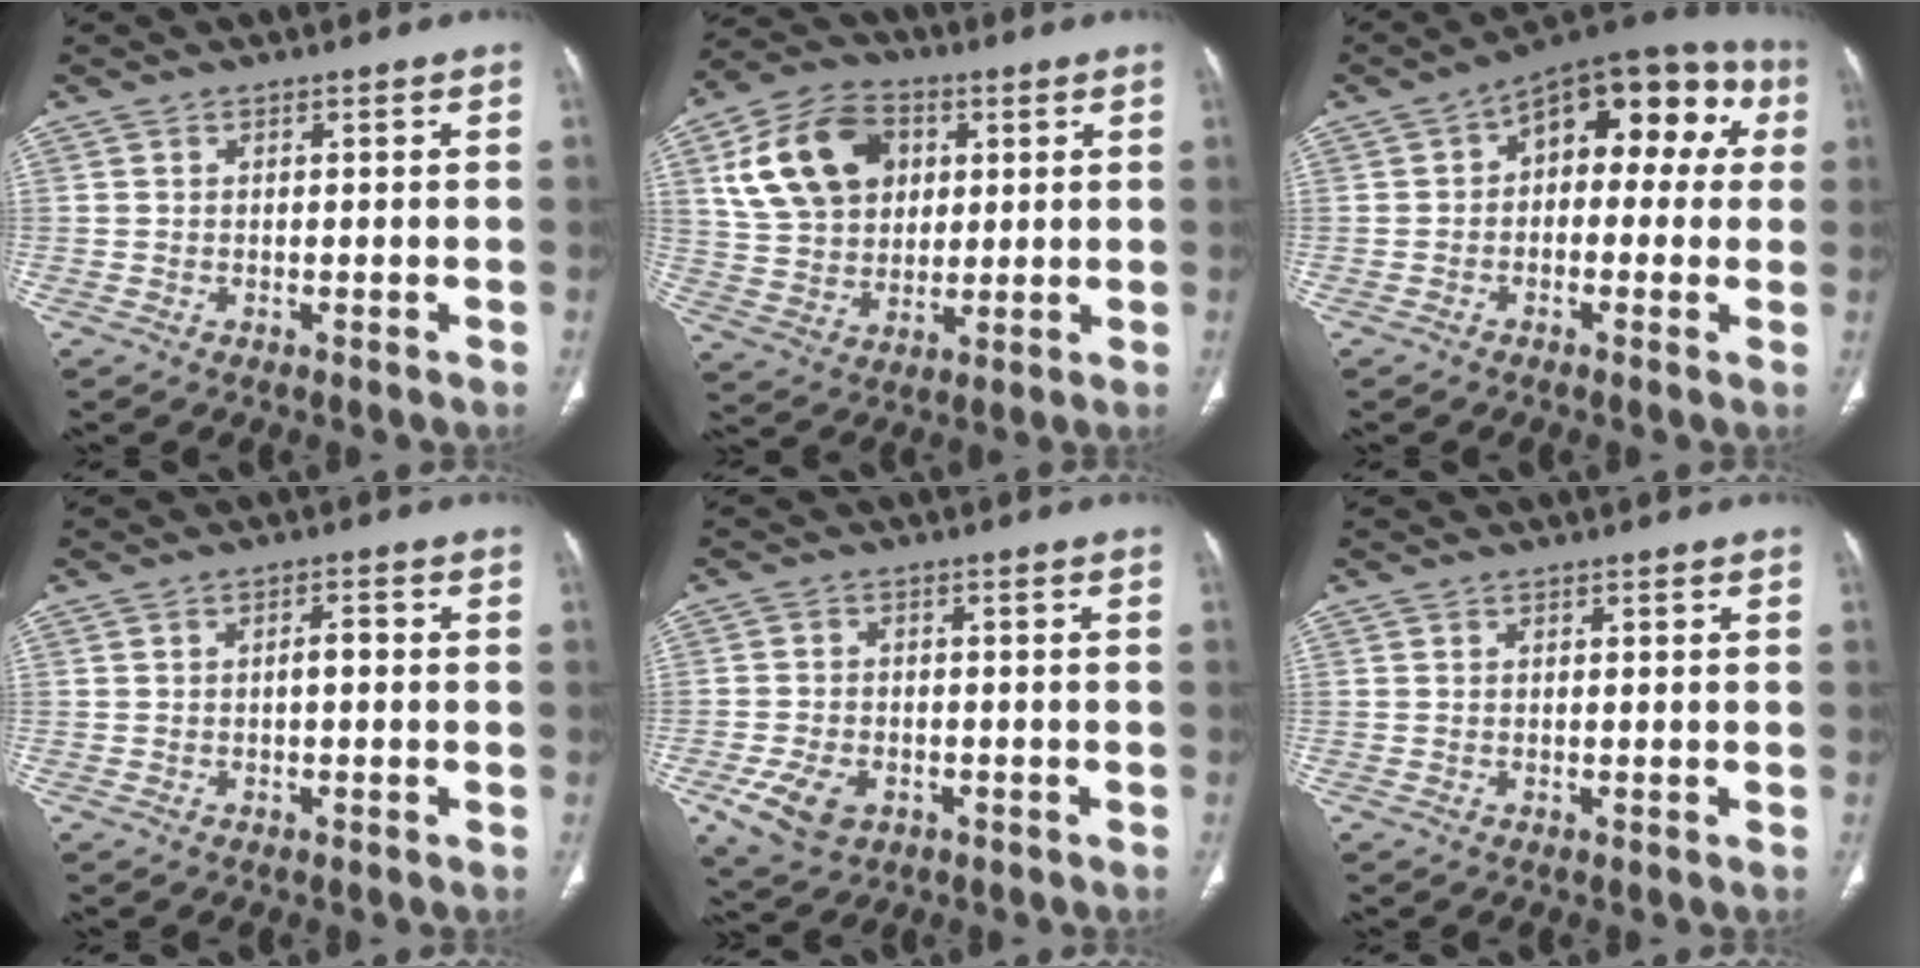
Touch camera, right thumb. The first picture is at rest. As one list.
[{"total": 16.8, "force": [5.3, 12.5, 10.0], "torque": [-0.161, 0.004, 0.097]}, {"total": 15.8, "force": [3.2, 9.2, 12.4], "torque": [-0.105, 0.044, 0.031]}, {"total": 2.1, "force": [-0.3, 1.0, 1.9], "torque": [-0.028, 0.010, -0.006]}, {"total": 7.6, "force": [-3.2, 5.1, 4.6], "torque": [-0.085, 0.008, -0.048]}, {"total": 0.0}]